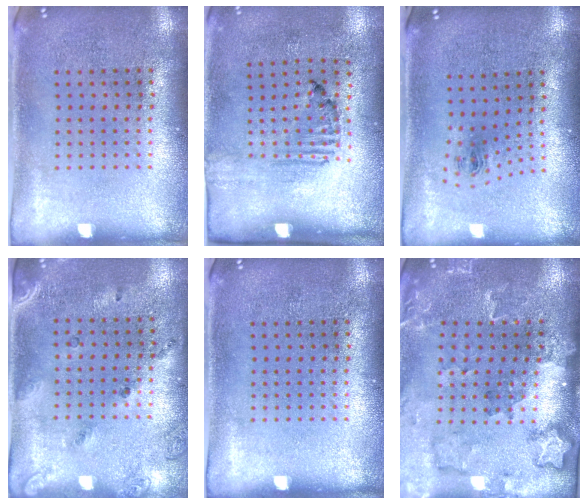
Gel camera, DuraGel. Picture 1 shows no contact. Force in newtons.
{"total": 1.7, "press": 1.0, "slide": 1.3}
{"total": 1.0, "press": 0.4, "slide": 0.9}
{"total": 1.5, "press": 1.1, "slide": 1.0}
{"total": 0.0}
{"total": 1.8, "press": 1.8, "slide": 0.2}